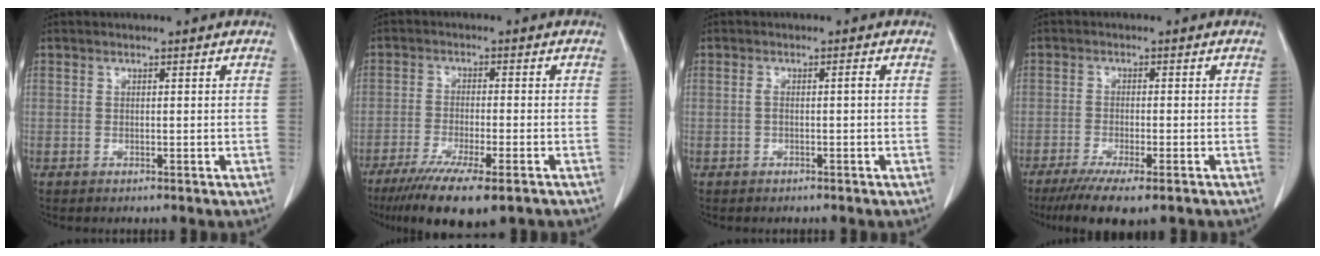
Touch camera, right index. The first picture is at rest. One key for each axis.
{"total": 12.4, "fx": -8.9, "fy": 1.6, "fz": 8.5, "tx": -0.137, "ty": -0.030, "tz": -0.138}
{"total": 1.3, "fx": -0.2, "fy": 0.1, "fz": 1.3, "tx": -0.024, "ty": 0.004, "tz": -0.002}
{"total": 9.7, "fx": -7.3, "fy": 1.4, "fz": 6.3, "tx": -0.092, "ty": -0.020, "tz": -0.111}